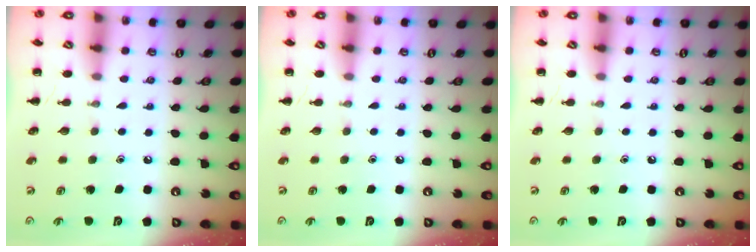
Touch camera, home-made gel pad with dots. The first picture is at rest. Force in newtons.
{"total": 0.0}
{"total": 0.0}